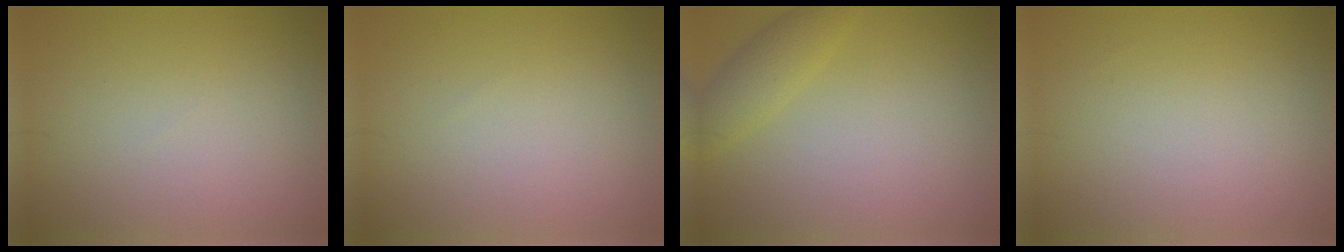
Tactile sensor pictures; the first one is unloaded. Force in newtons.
{"total": 0.0}
{"total": 2.4, "press": 2.4, "slide": 0.1}
{"total": 0.0}